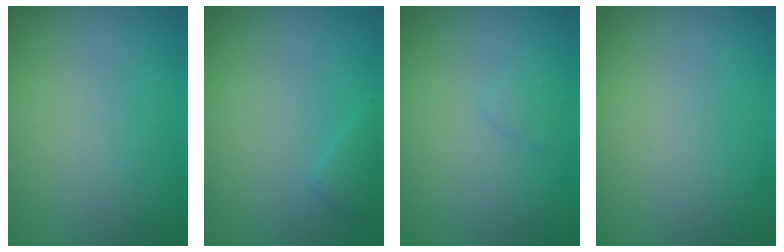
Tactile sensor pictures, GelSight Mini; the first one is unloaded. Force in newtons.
{"total": 1.1, "press": 1.1, "slide": 0.1}
{"total": 0.7, "press": 0.7, "slide": 0.1}
{"total": 0.0}